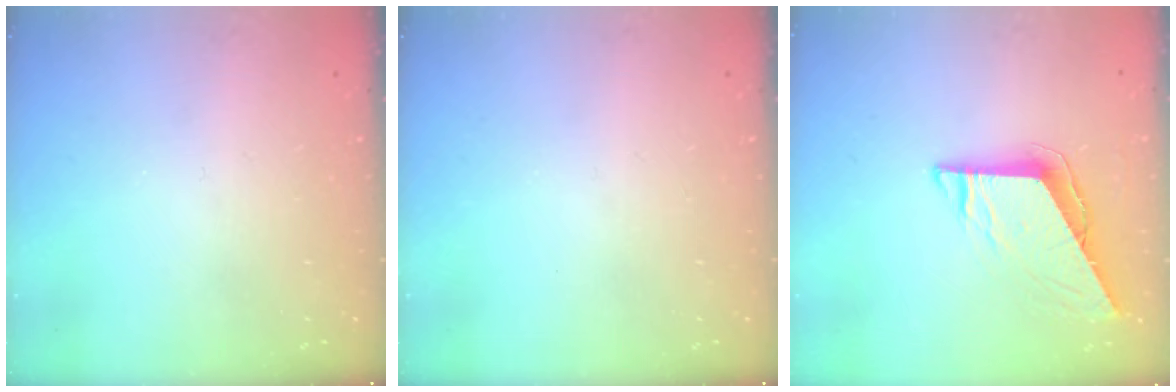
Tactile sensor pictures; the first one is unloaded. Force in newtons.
{"total": 0.0}
{"total": 7.6, "press": 7.6, "slide": 0.3}